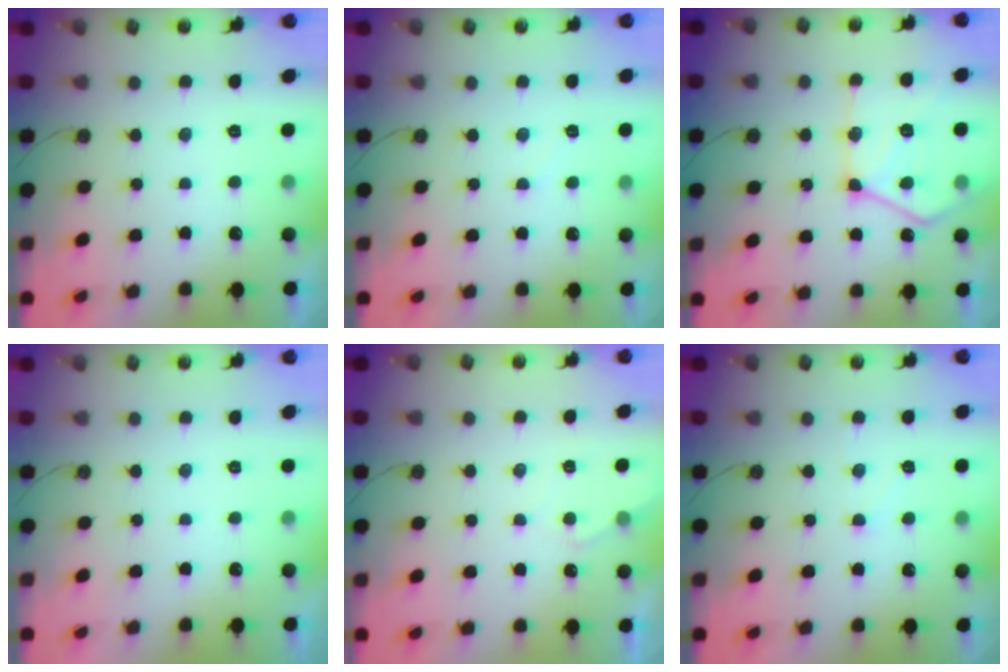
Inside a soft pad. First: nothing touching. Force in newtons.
{"total": 2.9, "press": 2.9, "slide": 0.5}
{"total": 16.9, "press": 16.8, "slide": 1.6}
{"total": 0.0}
{"total": 4.6, "press": 4.5, "slide": 0.5}
{"total": 2.8, "press": 2.7, "slide": 0.4}